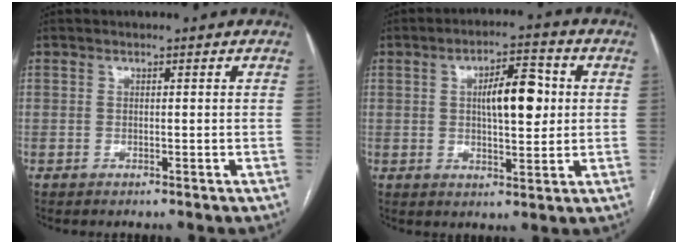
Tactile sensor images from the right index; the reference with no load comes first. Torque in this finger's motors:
{"motor_torque": [0.33, 0.06, 0.52, 0.08]}